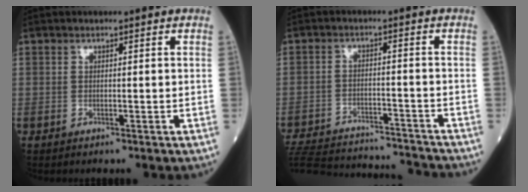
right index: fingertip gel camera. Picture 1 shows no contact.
{"total": 21.2, "force": [-20.0, 2.8, 6.7], "torque": [-0.156, -0.023, -0.285]}